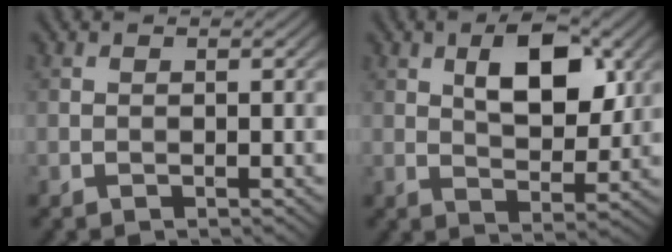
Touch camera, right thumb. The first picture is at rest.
{"total": 8.2, "force": [2.8, 4.1, 6.6], "torque": [-0.106, 0.002, 0.046]}